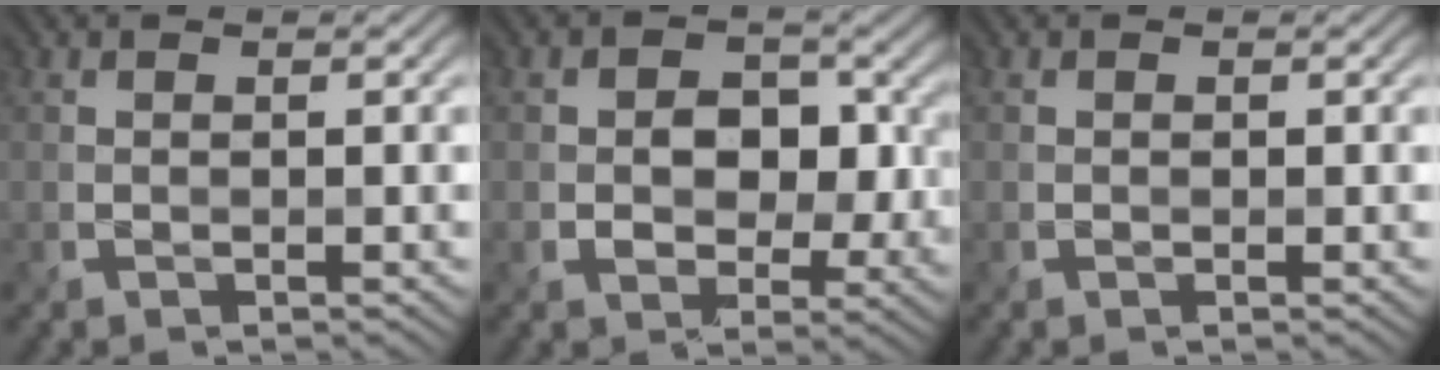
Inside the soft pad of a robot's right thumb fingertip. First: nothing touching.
{"total": 6.8, "force": [0.5, 5.4, 4.1], "torque": [-0.064, -0.010, 0.002]}
{"total": 0.0}